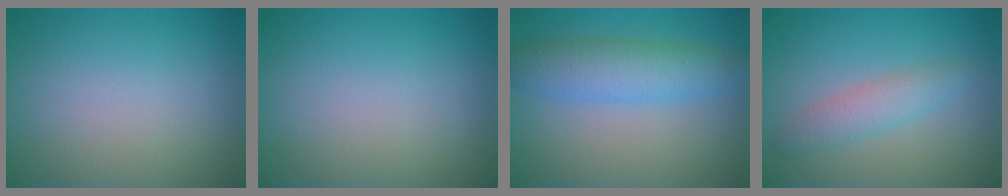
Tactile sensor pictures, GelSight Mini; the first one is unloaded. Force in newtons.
{"total": 0.0}
{"total": 4.9, "press": 4.9, "slide": 0.2}
{"total": 2.6, "press": 2.6, "slide": 0.1}